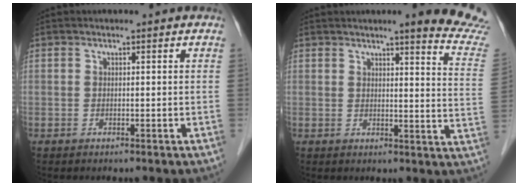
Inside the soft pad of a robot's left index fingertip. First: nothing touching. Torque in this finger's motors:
{"motor_torque": [-0.03, -0.05, 0.21, 0.05]}